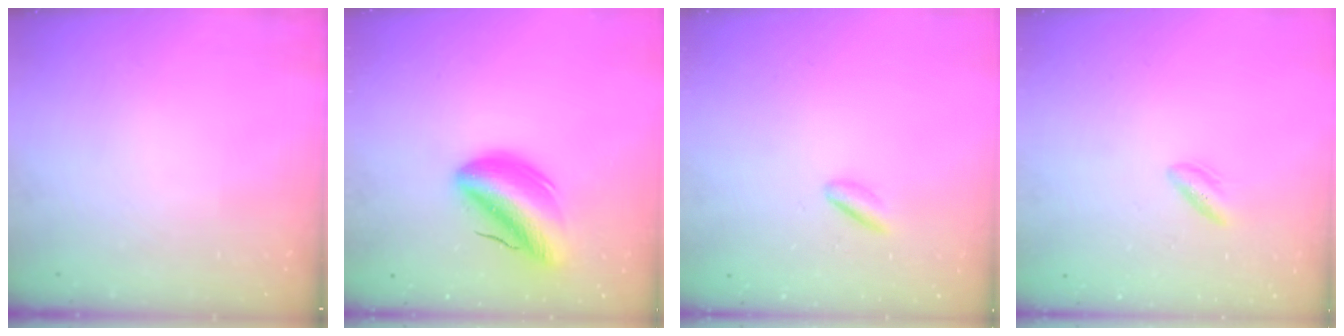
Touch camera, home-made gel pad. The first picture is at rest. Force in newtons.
{"total": 10.9, "press": 10.5, "slide": 2.9}
{"total": 2.1, "press": 2.0, "slide": 0.7}
{"total": 3.5, "press": 3.0, "slide": 1.7}